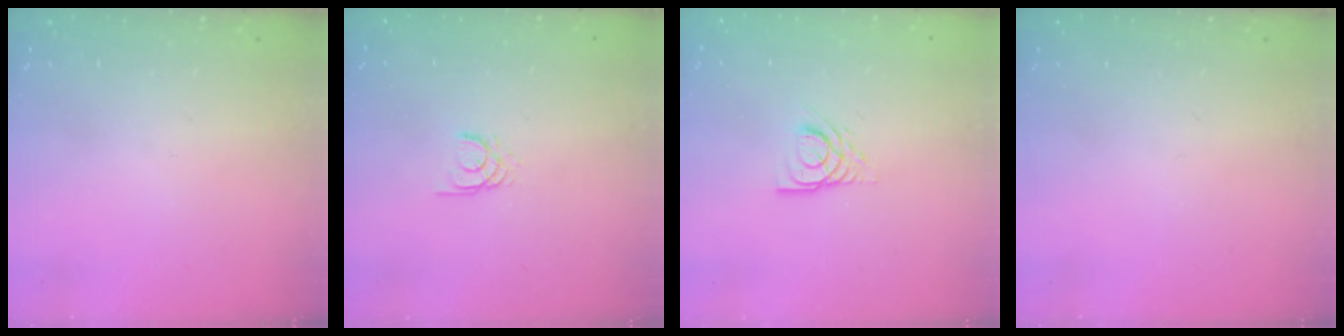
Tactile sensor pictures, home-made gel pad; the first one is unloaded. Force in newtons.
{"total": 2.4, "press": 2.4, "slide": 0.1}
{"total": 5.5, "press": 5.5, "slide": 0.5}
{"total": 0.0}